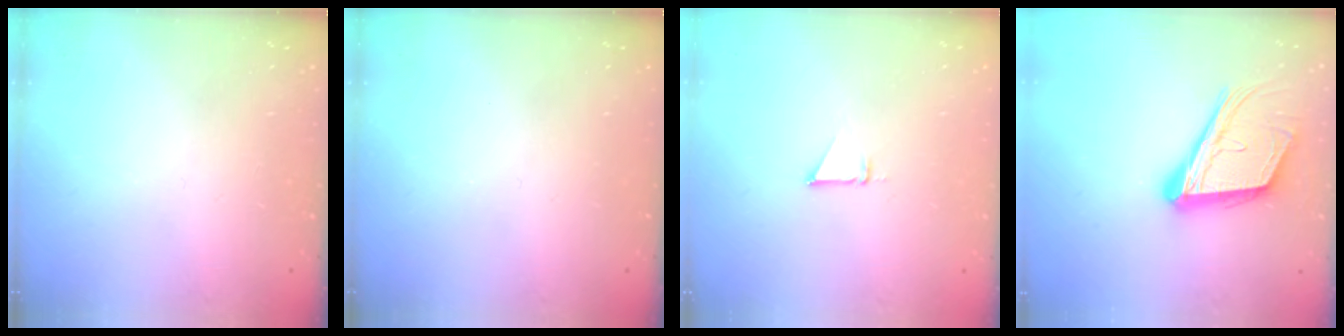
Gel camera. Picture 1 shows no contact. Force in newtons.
{"total": 0.0}
{"total": 2.5, "press": 2.5, "slide": 0.1}
{"total": 17.4, "press": 17.0, "slide": 3.7}